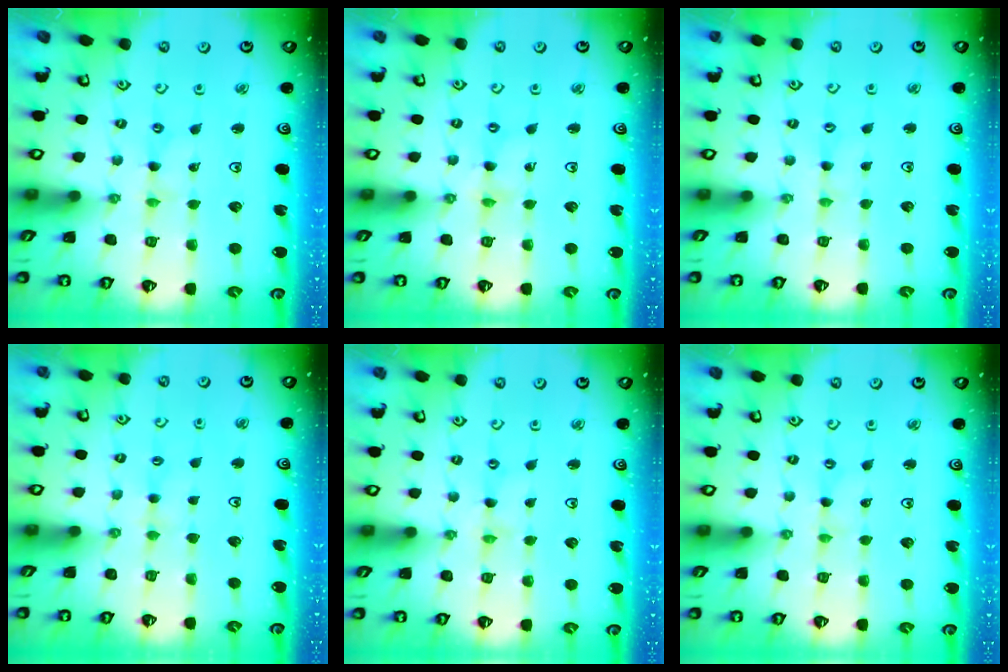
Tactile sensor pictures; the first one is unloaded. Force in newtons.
{"total": 0.9, "press": 0.9, "slide": 0.2}
{"total": 0.8, "press": 0.8, "slide": 0.2}
{"total": 2.2, "press": 2.2, "slide": 0.5}
{"total": 0.0}
{"total": 0.0}